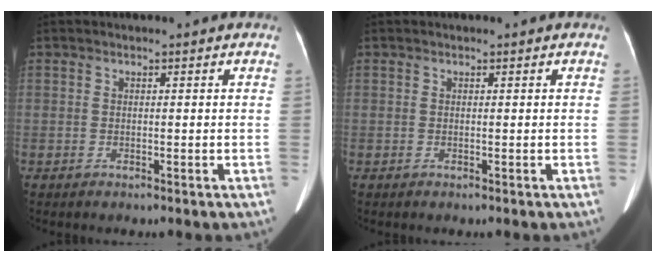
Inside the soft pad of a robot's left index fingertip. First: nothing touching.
{"total": 0.0}